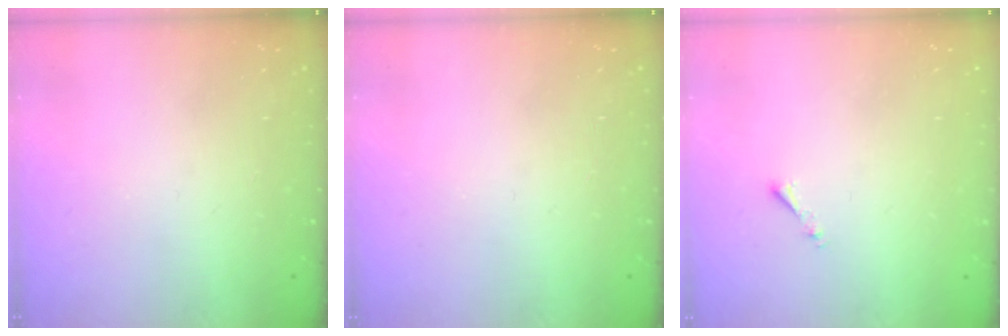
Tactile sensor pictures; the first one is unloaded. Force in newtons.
{"total": 0.0}
{"total": 0.8, "press": 0.7, "slide": 0.3}